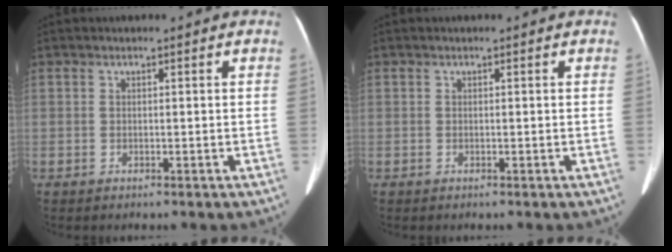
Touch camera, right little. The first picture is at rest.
{"total": 0.0}